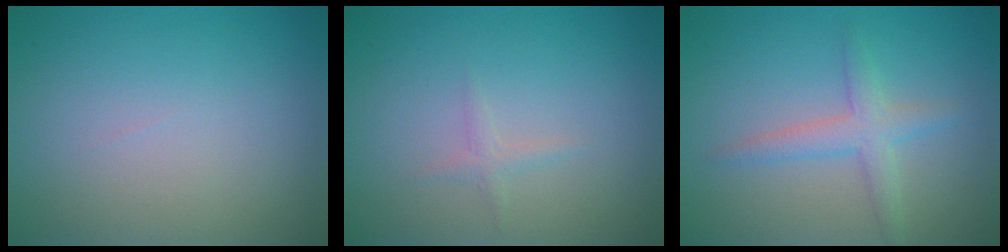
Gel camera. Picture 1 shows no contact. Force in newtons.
{"total": 0.8, "press": 0.8, "slide": 0.1}
{"total": 2.5, "press": 2.5, "slide": 0.2}